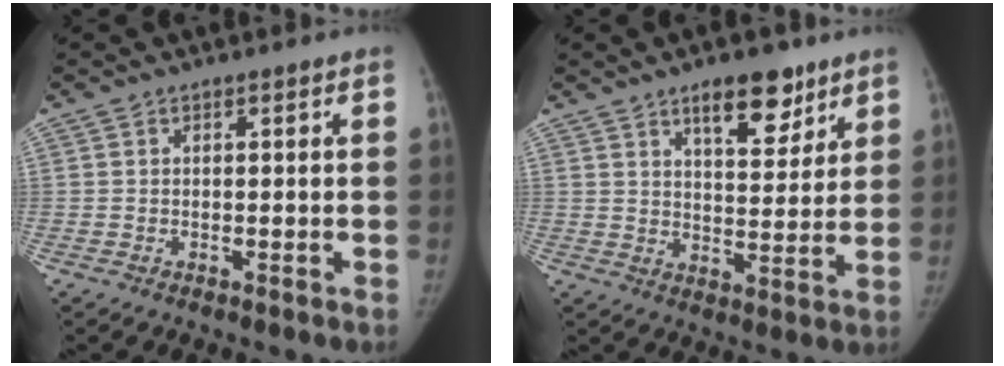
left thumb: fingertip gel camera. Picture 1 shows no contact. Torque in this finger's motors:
{"motor_torque": [0.47, -0.30, 1.13, -0.98, 0.15]}